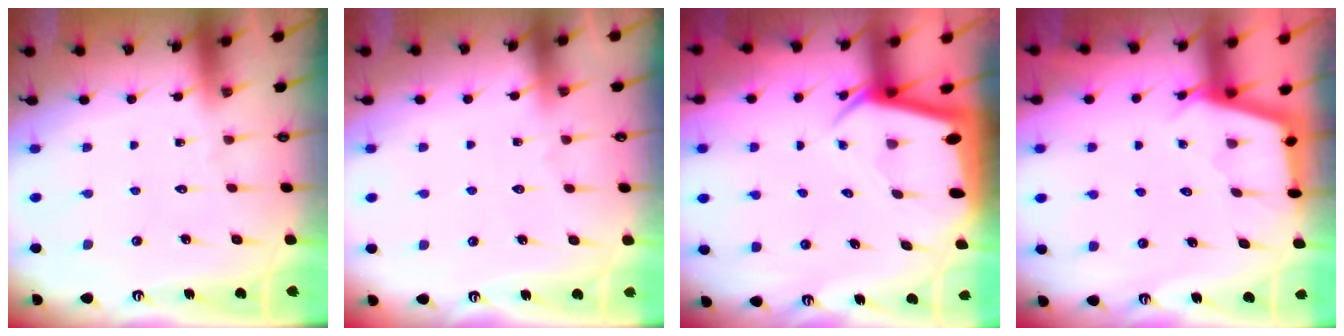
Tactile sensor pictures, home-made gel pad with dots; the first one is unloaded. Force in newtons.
{"total": 3.5, "press": 3.4, "slide": 0.5}
{"total": 4.0, "press": 4.0, "slide": 0.3}
{"total": 2.8, "press": 2.8, "slide": 0.4}